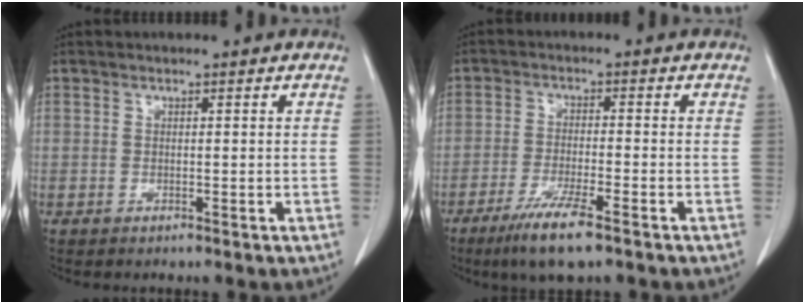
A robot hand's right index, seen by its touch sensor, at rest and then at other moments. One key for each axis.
{"total": 7.5, "fx": -4.9, "fy": 0.5, "fz": 5.7, "tx": -0.109, "ty": -0.018, "tz": -0.086}